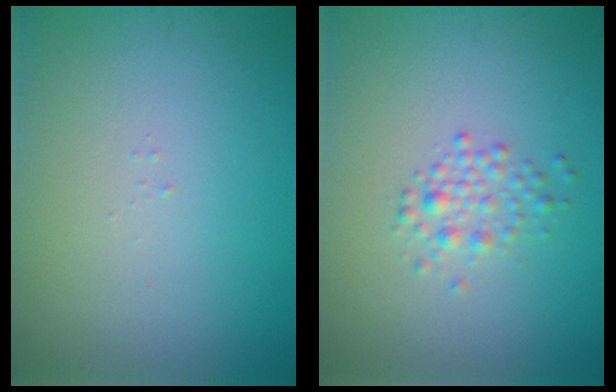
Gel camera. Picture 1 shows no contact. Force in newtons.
{"total": 1.7, "press": 1.7, "slide": 0.0}